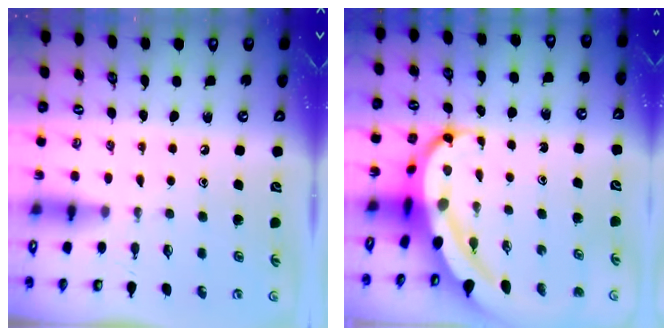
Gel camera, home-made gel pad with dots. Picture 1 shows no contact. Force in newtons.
{"total": 10.0, "press": 9.8, "slide": 2.1}